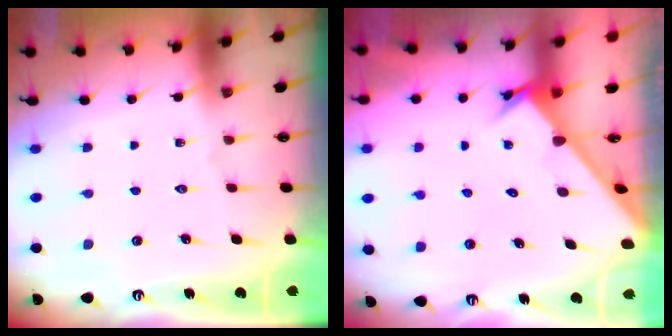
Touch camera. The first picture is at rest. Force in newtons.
{"total": 2.5, "press": 2.5, "slide": 0.2}